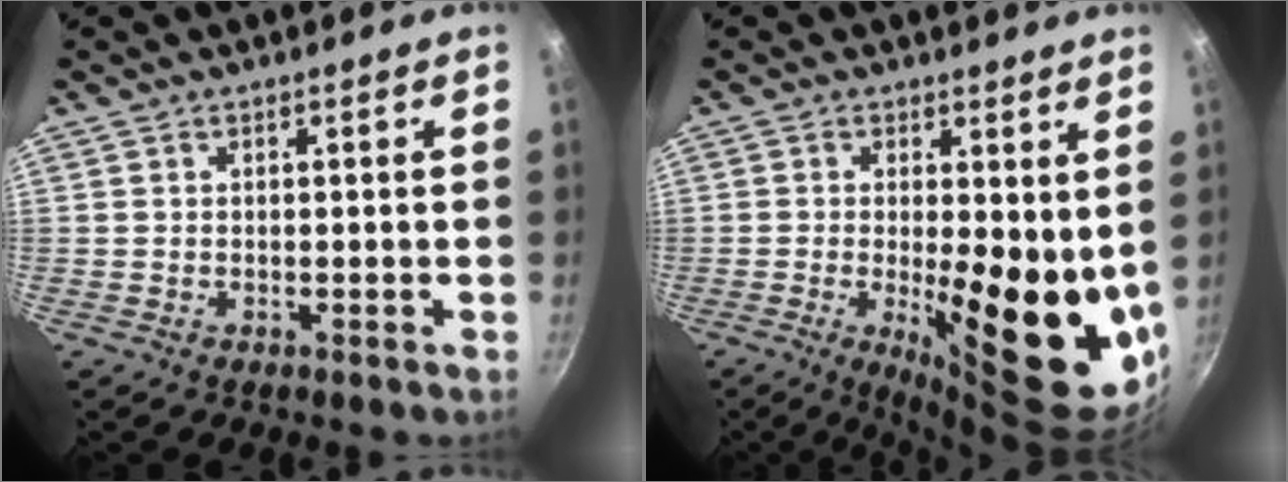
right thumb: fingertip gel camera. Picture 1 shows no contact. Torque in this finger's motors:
{"motor_torque": [2.53, 2.48, 1.70, -0.16, 0.18]}